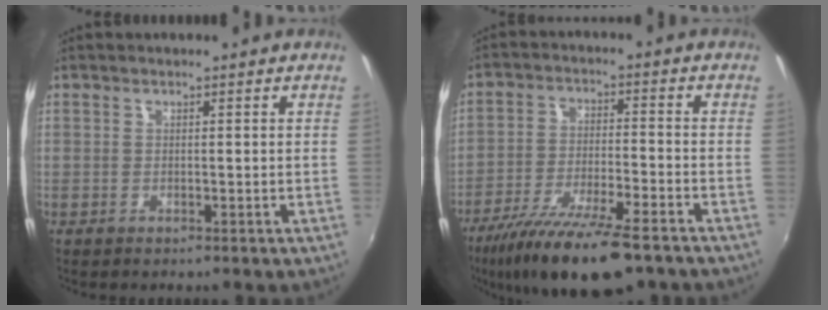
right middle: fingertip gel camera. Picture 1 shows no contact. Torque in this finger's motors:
{"motor_torque": [1.10, -1.03, 0.29, 0.11]}